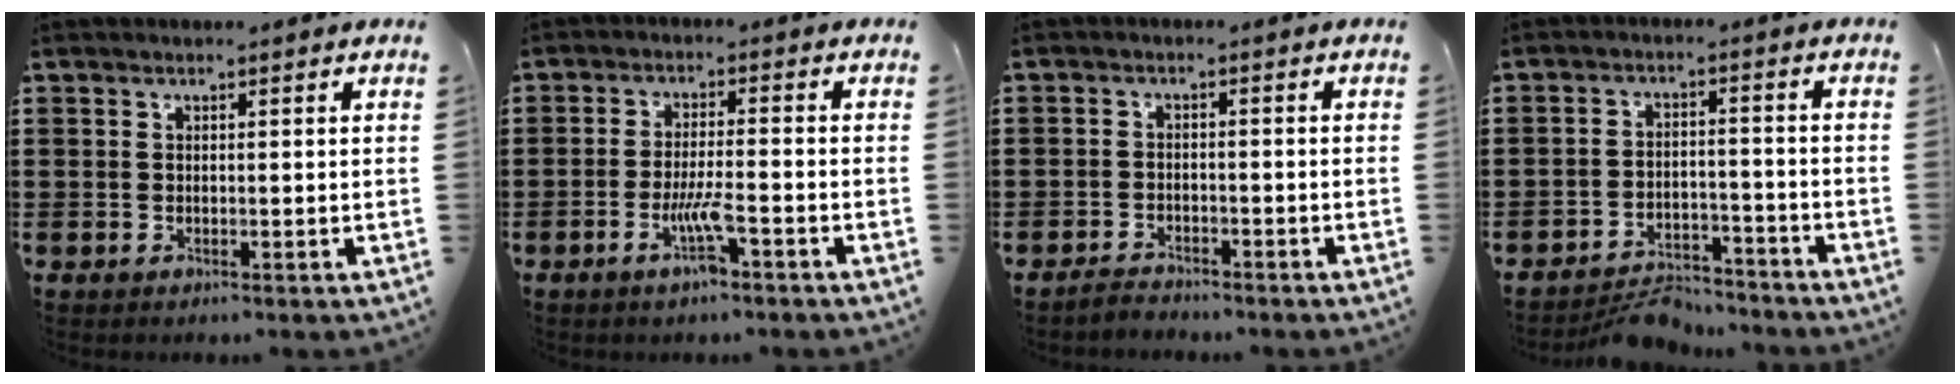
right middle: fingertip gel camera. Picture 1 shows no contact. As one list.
[{"total": 5.5, "force": [-2.7, 0.8, 4.6], "torque": [-0.088, -0.005, -0.049]}, {"total": 2.4, "force": [-2.3, 0.5, -0.2], "torque": [-0.002, 0.003, -0.052]}, {"total": 5.2, "force": [-5.1, 1.1, 0.7], "torque": [-0.010, 0.015, -0.102]}]